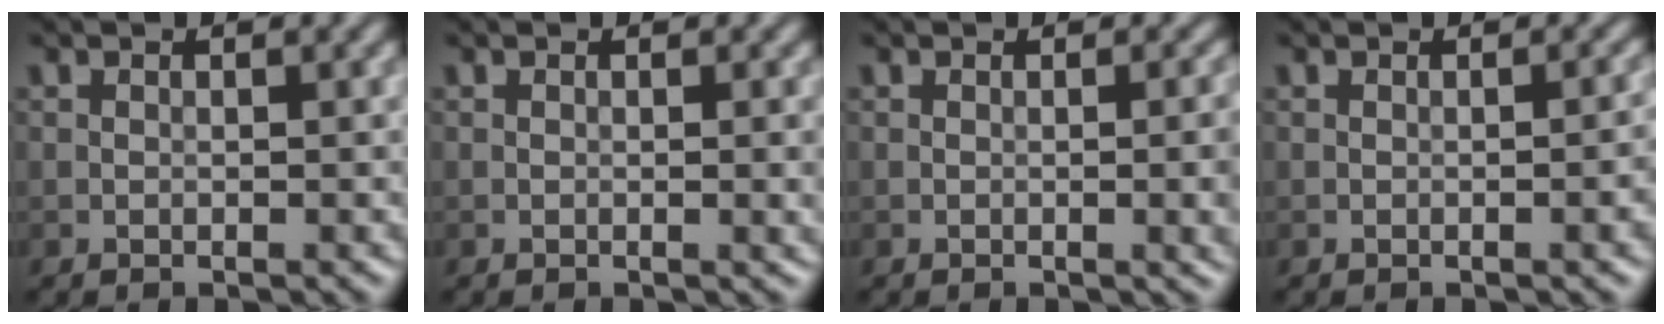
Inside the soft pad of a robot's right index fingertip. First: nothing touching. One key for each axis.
{"total": 1.4, "fx": 0.0, "fy": 0.3, "fz": 1.3, "tx": -0.017, "ty": -0.003, "tz": -0.002}
{"total": 4.1, "fx": -0.3, "fy": 1.6, "fz": 3.8, "tx": -0.036, "ty": -0.003, "tz": -0.001}
{"total": 3.0, "fx": -0.5, "fy": 1.0, "fz": 2.8, "tx": -0.027, "ty": 0.001, "tz": -0.006}